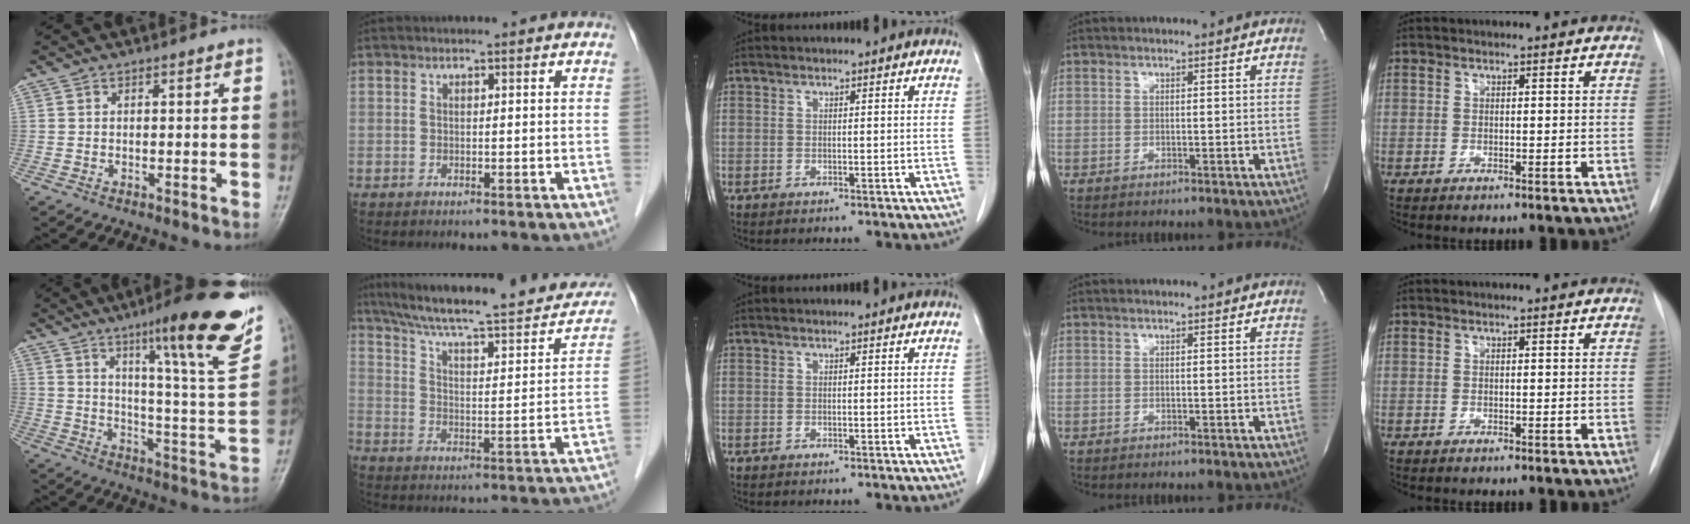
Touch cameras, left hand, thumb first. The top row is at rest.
{"thumb": {"total": 23.0, "force": [13.5, 3.1, 18.3], "torque": [-0.227, -0.059, 0.198]}, "index": {"total": 26.5, "force": [22.4, 4.3, 13.6], "torque": [-0.208, -0.012, 0.300]}}